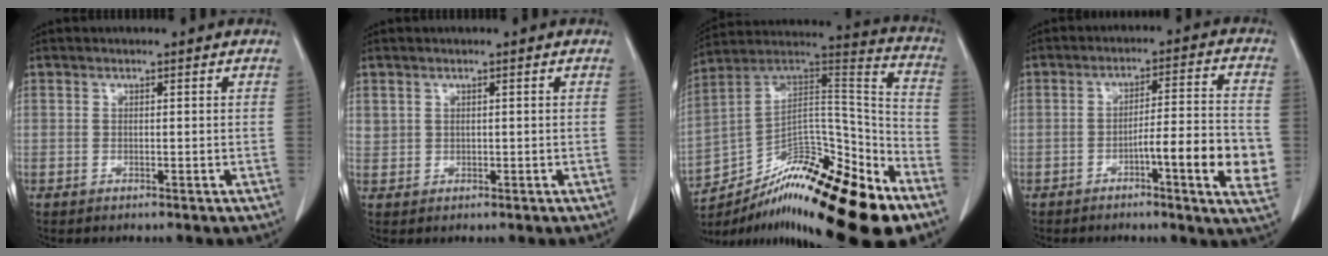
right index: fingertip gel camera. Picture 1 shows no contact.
{"total": 1.4, "force": [0.6, 1.2, 0.2], "torque": [0.006, 0.011, 0.012]}
{"total": 25.5, "force": [-16.2, 5.7, 18.8], "torque": [-0.257, 0.035, -0.259]}
{"total": 11.6, "force": [-3.3, 0.6, 11.1], "torque": [-0.149, 0.002, -0.049]}